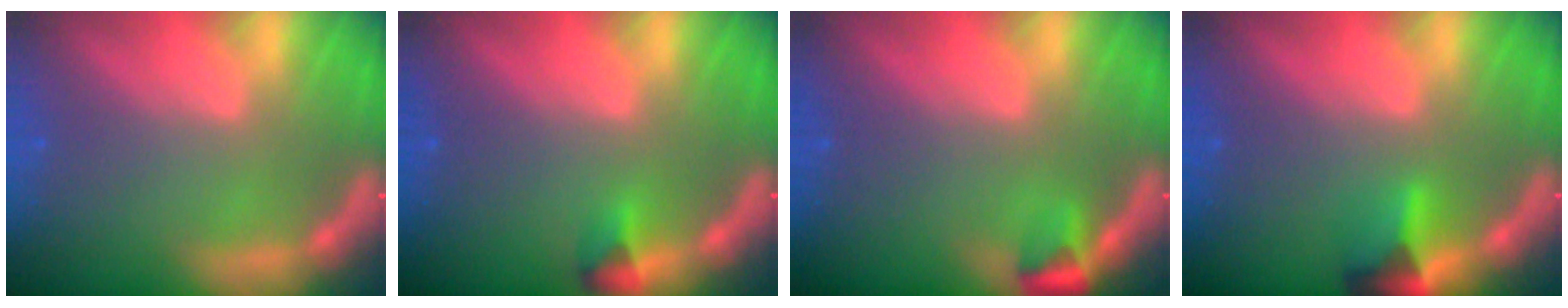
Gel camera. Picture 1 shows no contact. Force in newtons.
{"total": 1.4}
{"total": 1.9}
{"total": 3.4}